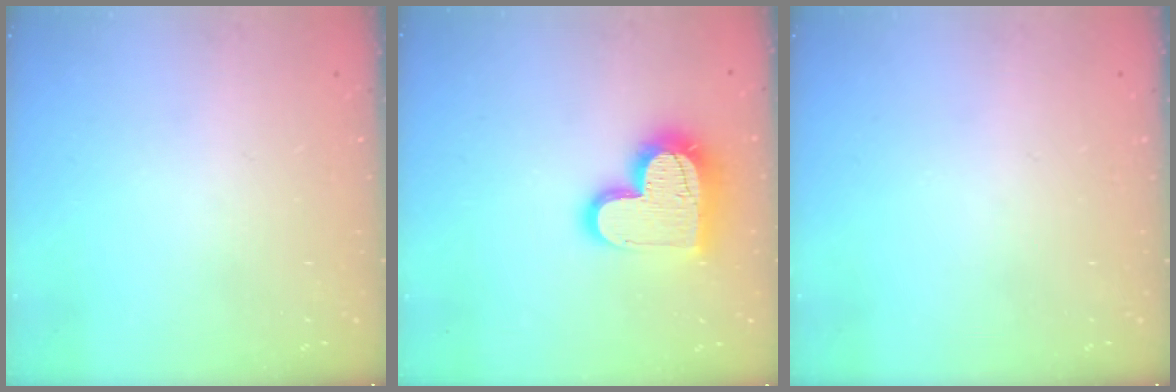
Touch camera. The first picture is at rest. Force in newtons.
{"total": 17.0, "press": 16.9, "slide": 1.1}
{"total": 0.0}